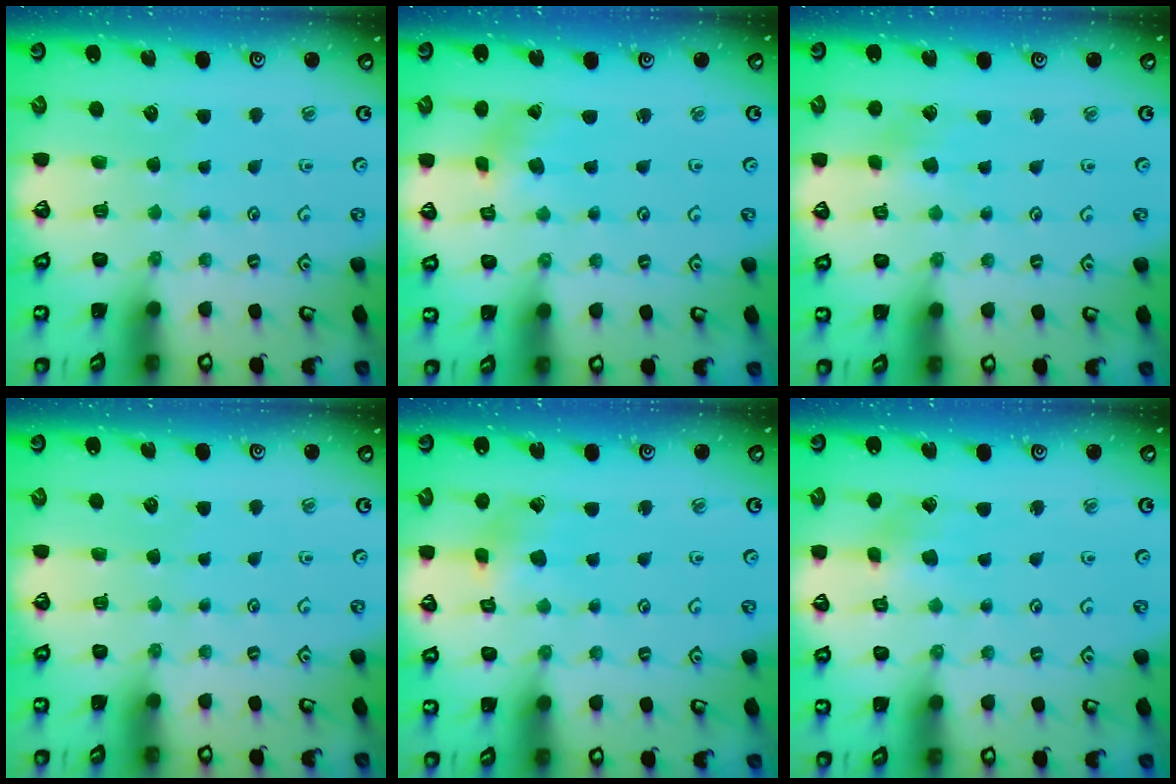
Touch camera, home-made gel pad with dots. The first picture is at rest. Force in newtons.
{"total": 1.1, "press": 1.0, "slide": 0.1}
{"total": 2.5, "press": 2.4, "slide": 0.5}
{"total": 0.0}
{"total": 3.0, "press": 3.0, "slide": 0.2}
{"total": 2.9, "press": 2.9, "slide": 0.1}